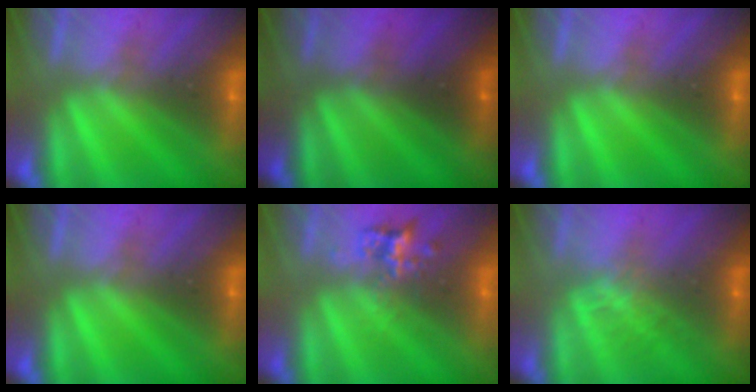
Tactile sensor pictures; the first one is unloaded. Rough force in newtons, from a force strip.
{"total": 2.4}
{"total": 0.0}
{"total": 0.0}
{"total": 2.3}
{"total": 1.3}